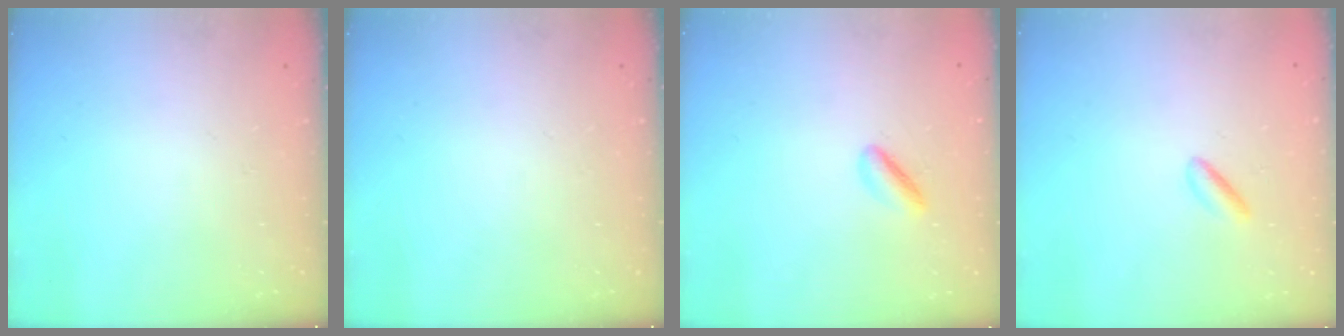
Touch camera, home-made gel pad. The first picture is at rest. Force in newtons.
{"total": 0.0}
{"total": 3.4, "press": 3.4, "slide": 0.5}
{"total": 2.5, "press": 2.3, "slide": 0.9}